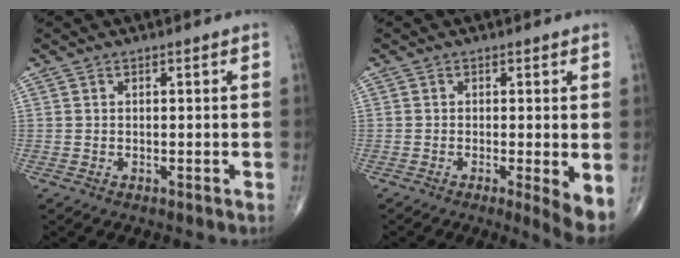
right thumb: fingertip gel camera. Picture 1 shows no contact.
{"total": 4.4, "force": [-0.8, 0.6, 4.3], "torque": [-0.071, -0.016, -0.018]}